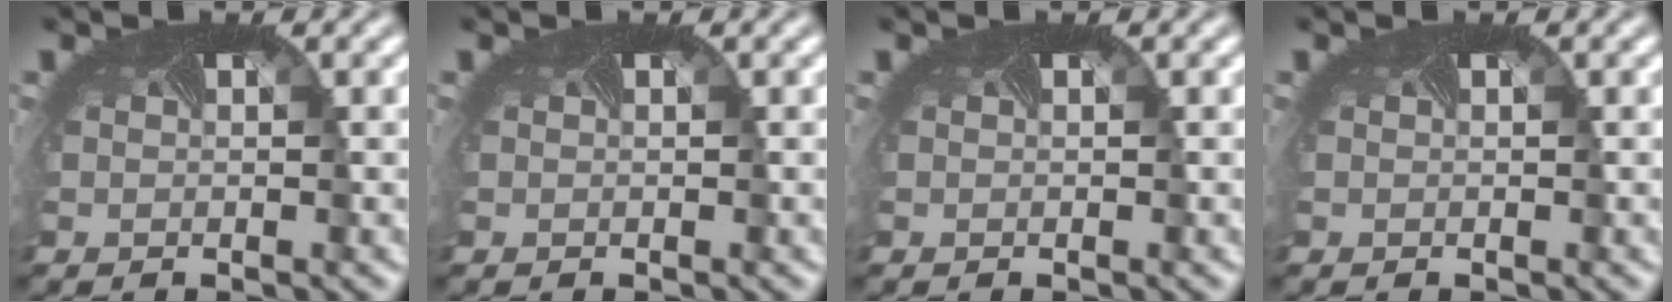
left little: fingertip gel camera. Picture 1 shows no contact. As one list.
[{"total": 0.0}, {"total": 0.0}, {"total": 0.0}]